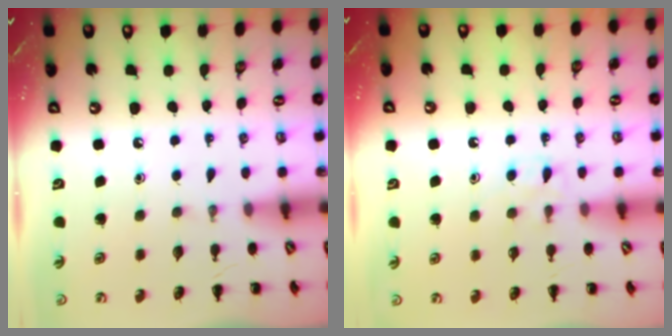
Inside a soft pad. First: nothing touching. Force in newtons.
{"total": 5.1, "press": 4.8, "slide": 1.6}